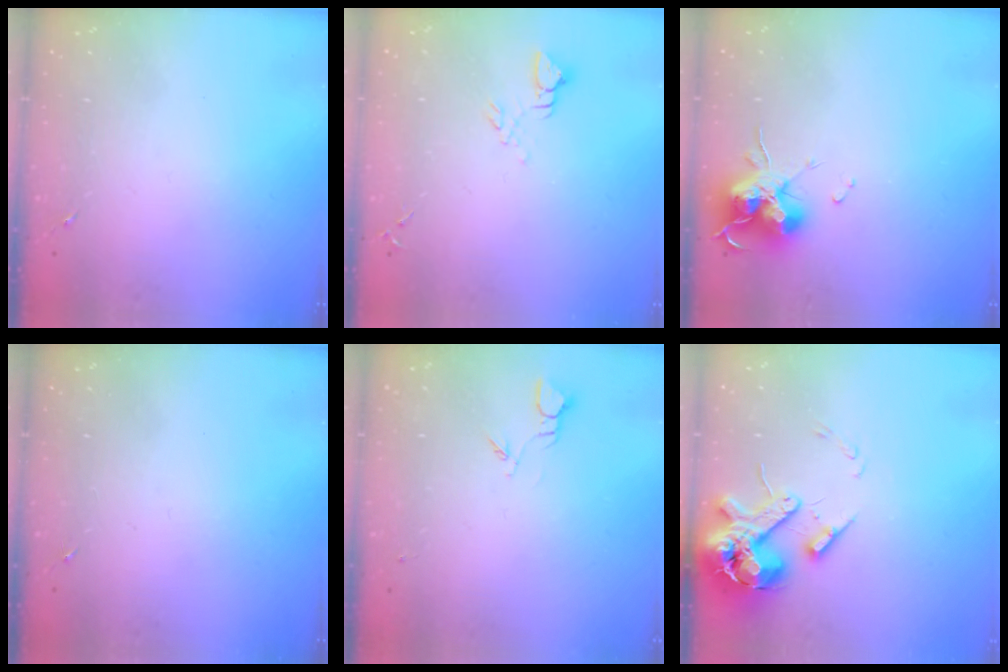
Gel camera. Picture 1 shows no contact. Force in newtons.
{"total": 5.1, "press": 5.1, "slide": 0.4}
{"total": 15.2, "press": 15.1, "slide": 2.0}
{"total": 0.0}
{"total": 2.7, "press": 2.7, "slide": 0.3}
{"total": 15.3, "press": 15.1, "slide": 2.6}